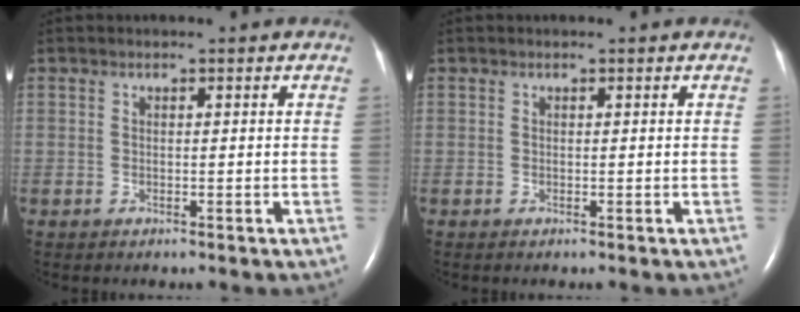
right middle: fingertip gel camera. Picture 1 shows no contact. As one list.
[{"total": 0.0}]